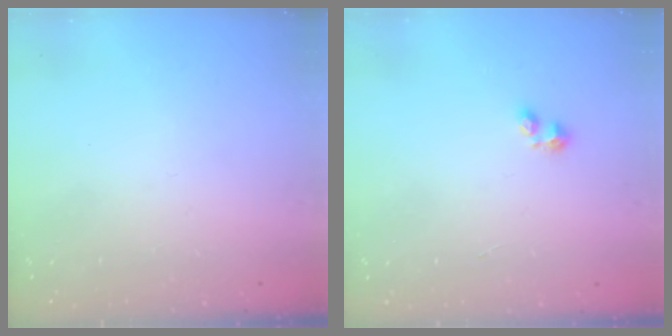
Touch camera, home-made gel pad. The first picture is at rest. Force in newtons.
{"total": 2.9, "press": 2.8, "slide": 0.5}